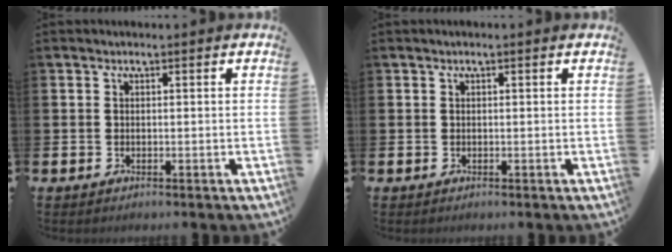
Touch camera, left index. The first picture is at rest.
{"total": 0.0}